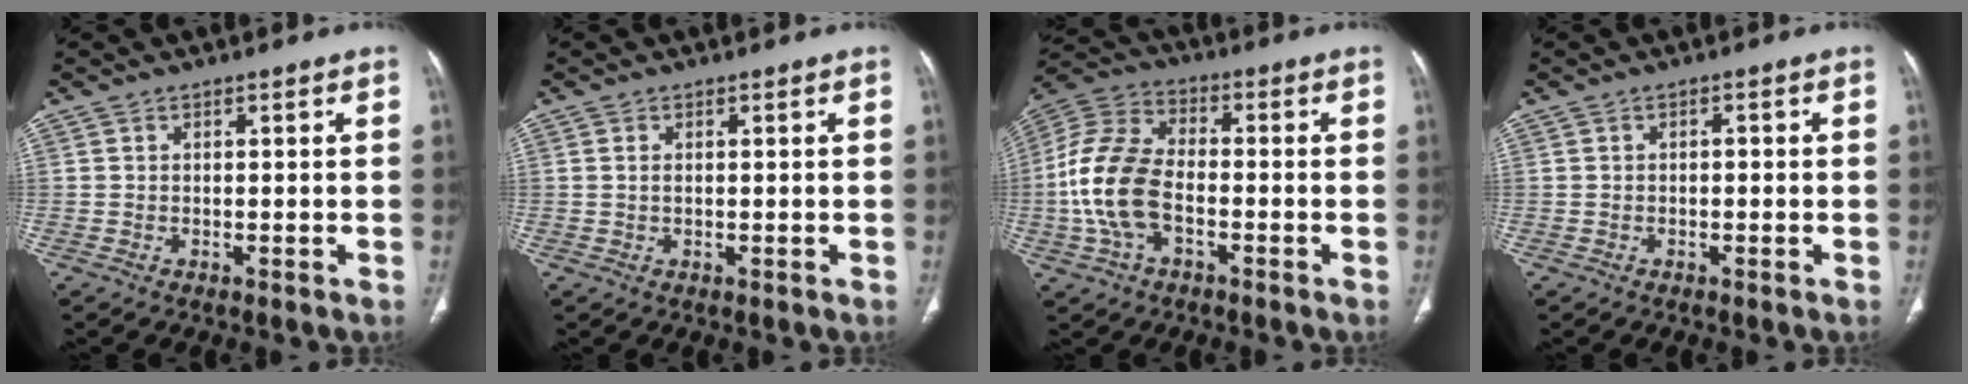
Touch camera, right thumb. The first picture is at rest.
{"total": 0.8, "force": [0.1, 0.5, 0.7], "torque": [-0.019, 0.003, 0.005]}
{"total": 14.4, "force": [-3.0, 8.6, 11.1], "torque": [-0.242, 0.032, -0.062]}
{"total": 0.9, "force": [-0.1, 0.6, 0.7], "torque": [-0.009, 0.002, -0.004]}